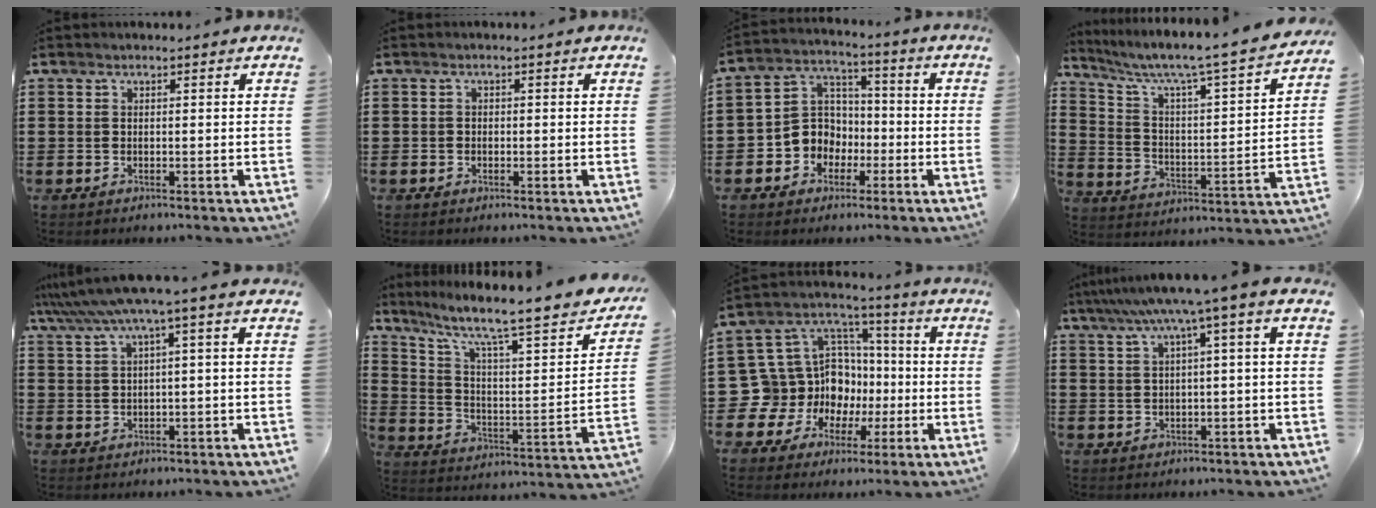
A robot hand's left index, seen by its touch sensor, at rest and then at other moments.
{"total": 0.7, "force": [-0.3, 0.5, 0.2], "torque": [-0.006, 0.000, -0.007]}
{"total": 6.8, "force": [-2.0, 6.4, 1.4], "torque": [-0.068, 0.004, -0.045]}
{"total": 4.7, "force": [3.9, 0.2, 2.7], "torque": [-0.074, -0.043, 0.054]}
{"total": 5.3, "force": [1.9, -0.4, 4.9], "torque": [-0.105, -0.017, 0.029]}
{"total": 9.0, "force": [6.6, 1.3, 5.9], "torque": [-0.127, -0.050, 0.098]}
{"total": 13.4, "force": [-2.6, 12.7, 3.4], "torque": [-0.117, -0.020, -0.020]}
{"total": 5.7, "force": [2.1, -0.7, 5.2], "torque": [-0.103, -0.013, 0.031]}